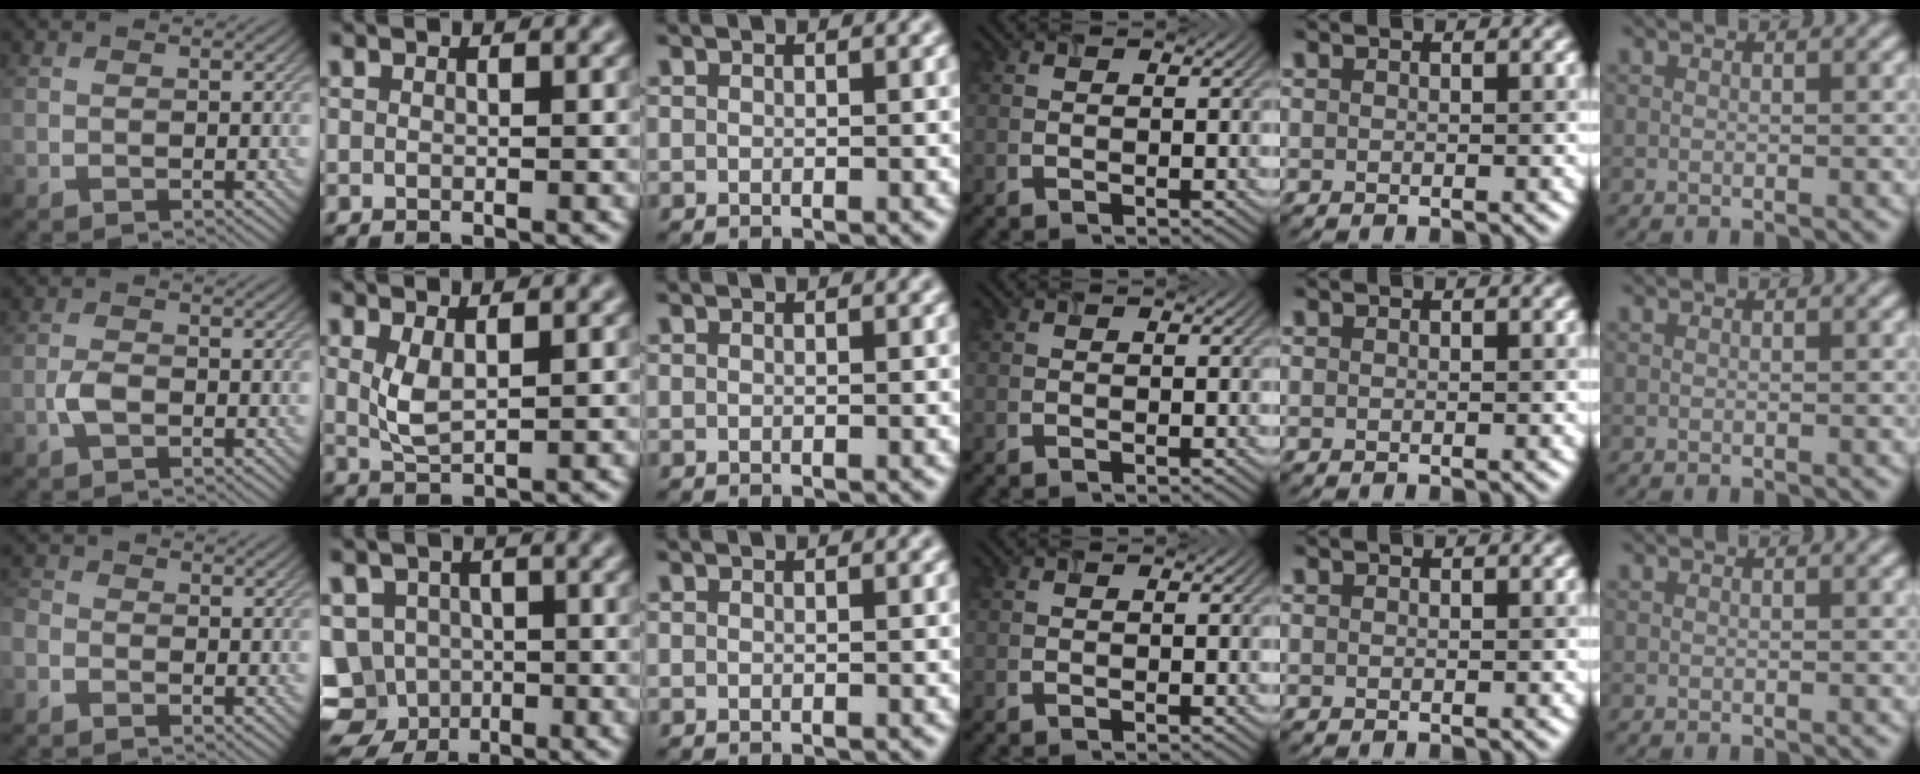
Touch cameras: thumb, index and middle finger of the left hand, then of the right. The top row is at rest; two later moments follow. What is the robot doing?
{"motion": "insert", "object": "airpods case & airpods"}